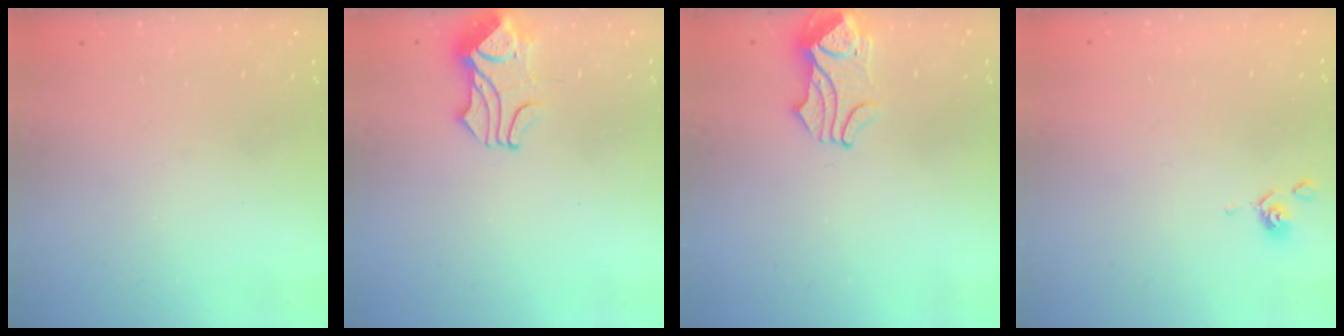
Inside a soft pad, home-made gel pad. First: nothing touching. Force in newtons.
{"total": 1.6, "press": 1.3, "slide": 1.0}
{"total": 2.9, "press": 2.9, "slide": 0.6}
{"total": 2.0, "press": 2.0, "slide": 0.4}